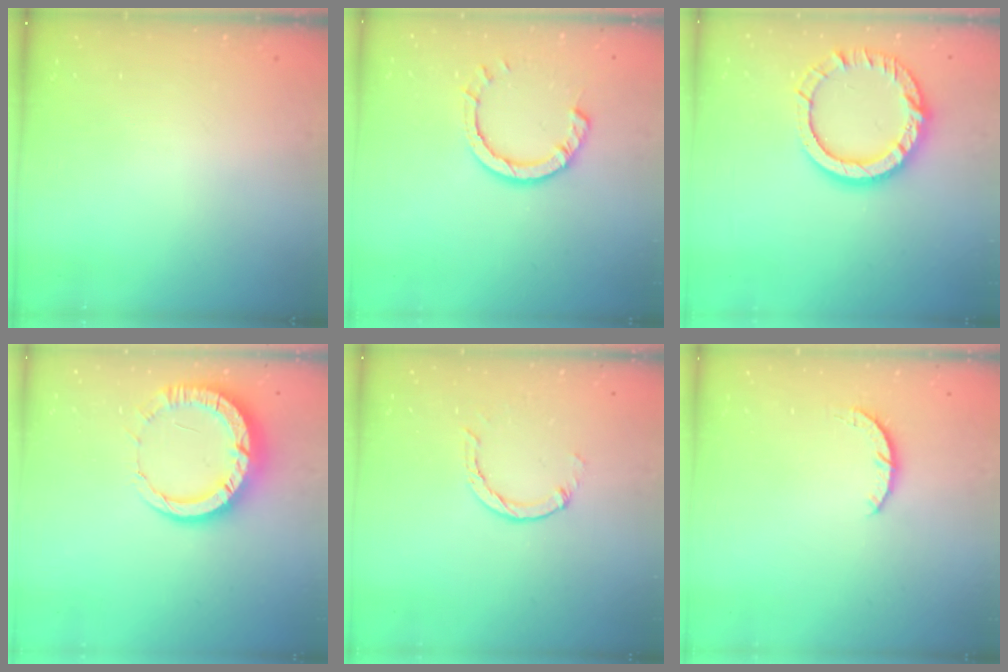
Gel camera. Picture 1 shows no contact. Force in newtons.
{"total": 6.3, "press": 6.3, "slide": 0.6}
{"total": 15.1, "press": 15.0, "slide": 1.5}
{"total": 11.3, "press": 11.2, "slide": 1.2}
{"total": 2.9, "press": 2.9, "slide": 0.4}
{"total": 3.0, "press": 3.0, "slide": 0.4}